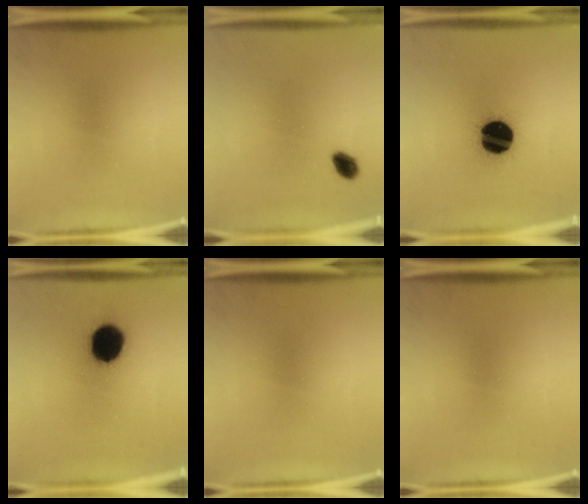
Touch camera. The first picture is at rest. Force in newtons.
{"total": 2.8}
{"total": 19.7}
{"total": 13.2}
{"total": 0.0}
{"total": 0.0}